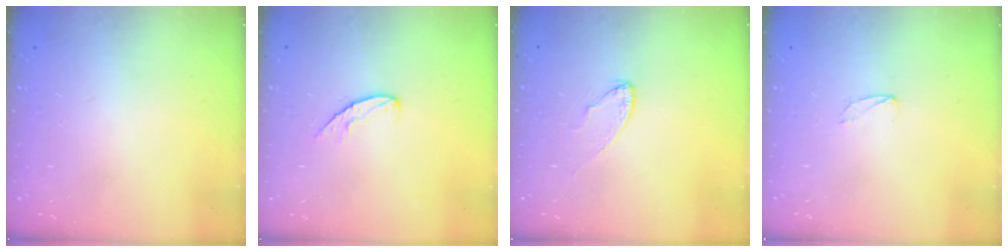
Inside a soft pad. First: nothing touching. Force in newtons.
{"total": 6.6, "press": 6.6, "slide": 0.6}
{"total": 4.4, "press": 4.4, "slide": 0.4}
{"total": 4.0, "press": 4.0, "slide": 0.4}